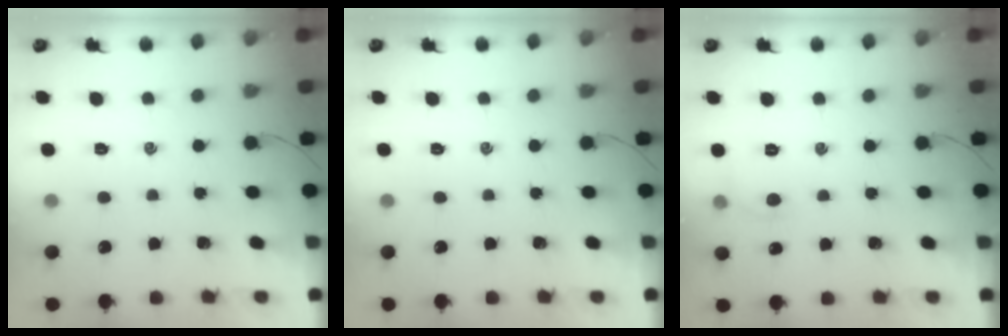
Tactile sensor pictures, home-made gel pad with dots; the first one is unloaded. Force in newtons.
{"total": 0.0}
{"total": 5.4, "press": 5.1, "slide": 1.8}